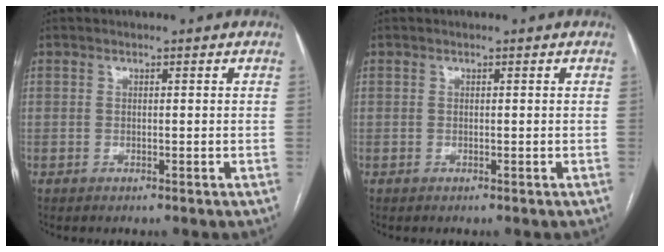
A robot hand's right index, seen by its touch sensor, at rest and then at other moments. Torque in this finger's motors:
{"motor_torque": [0.00, 0.00, 0.00, 0.00]}